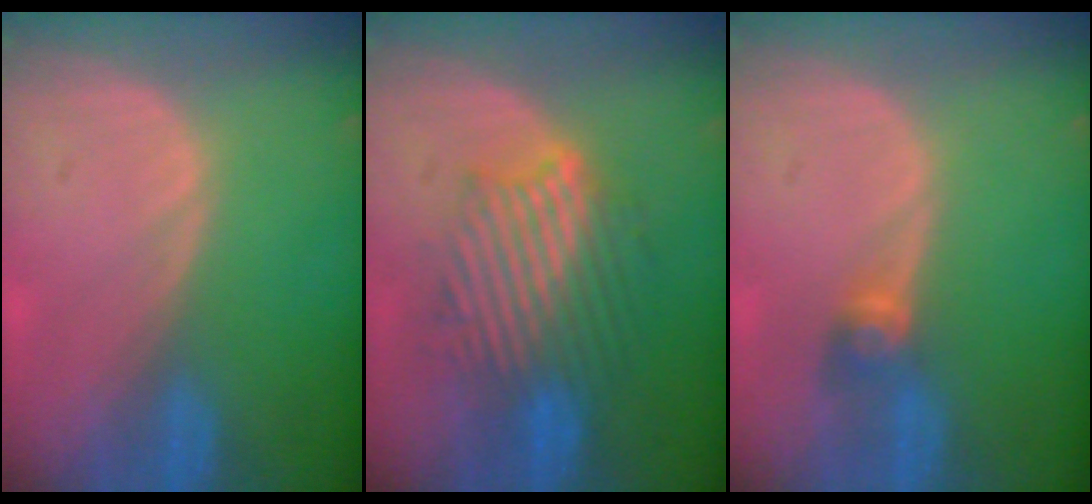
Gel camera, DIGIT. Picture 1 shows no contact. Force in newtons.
{"total": 9.0, "press": 8.9, "slide": 1.2}
{"total": 2.6, "press": 2.5, "slide": 0.6}